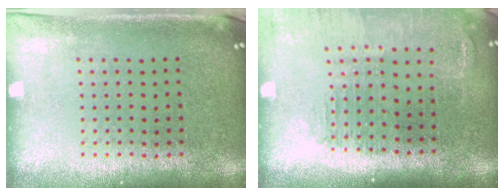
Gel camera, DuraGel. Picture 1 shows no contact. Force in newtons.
{"total": 1.4, "press": 1.4, "slide": 0.2}